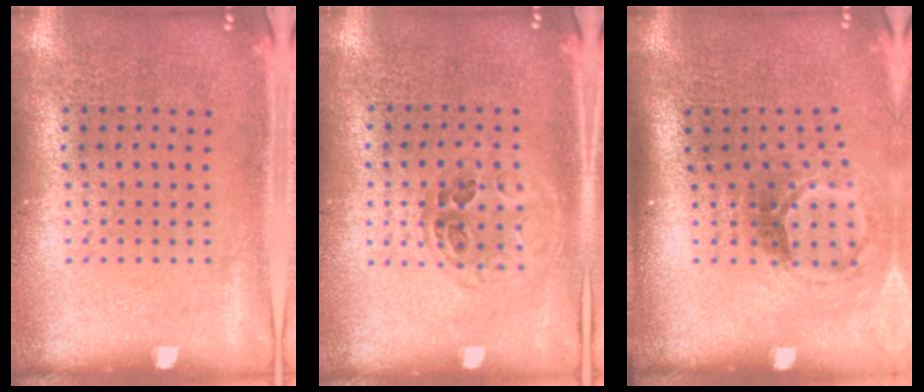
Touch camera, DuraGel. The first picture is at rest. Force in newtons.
{"total": 0.9, "press": 0.9, "slide": 0.2}
{"total": 1.8, "press": 1.2, "slide": 1.4}